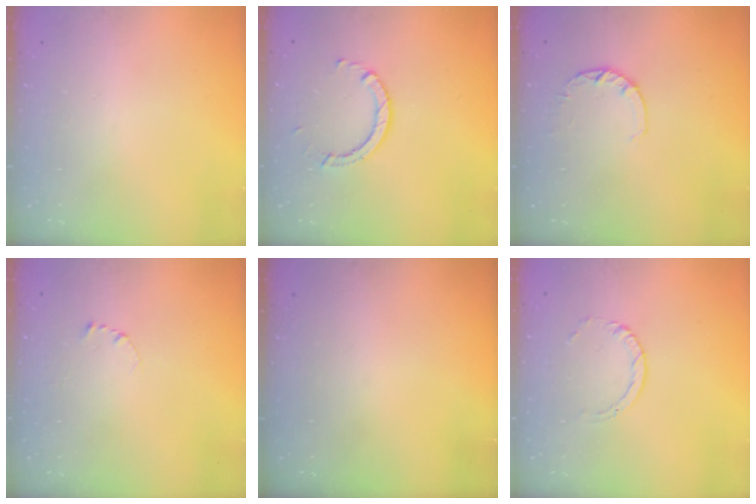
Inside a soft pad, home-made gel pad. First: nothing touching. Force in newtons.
{"total": 3.1, "press": 3.1, "slide": 0.1}
{"total": 2.8, "press": 2.7, "slide": 0.5}
{"total": 2.3, "press": 2.3, "slide": 0.2}
{"total": 0.0}
{"total": 1.0, "press": 1.0, "slide": 0.1}